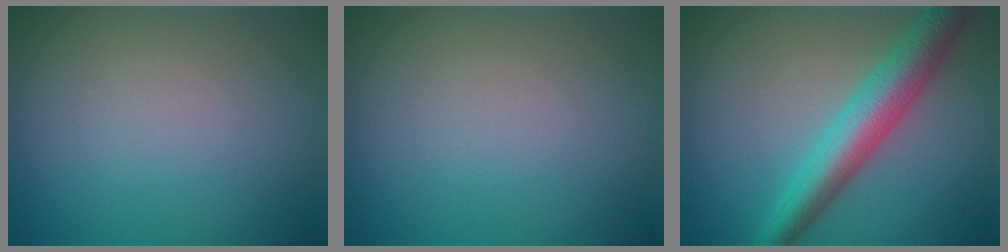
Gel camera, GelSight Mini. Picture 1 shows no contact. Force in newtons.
{"total": 0.0}
{"total": 6.1, "press": 6.1, "slide": 0.0}